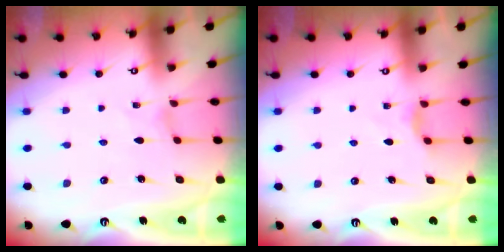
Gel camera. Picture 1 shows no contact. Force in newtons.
{"total": 3.3, "press": 3.2, "slide": 0.6}